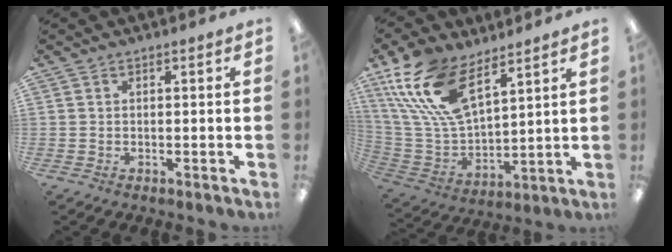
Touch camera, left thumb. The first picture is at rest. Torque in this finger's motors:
{"motor_torque": [0.64, 0.61, 1.41, -1.37, 0.59]}